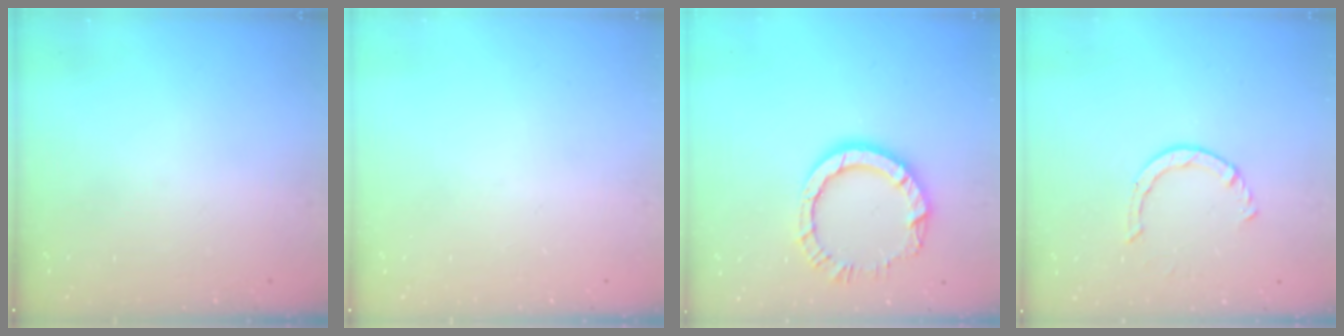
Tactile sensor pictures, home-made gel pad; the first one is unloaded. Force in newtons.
{"total": 0.0}
{"total": 10.6, "press": 10.6, "slide": 1.0}
{"total": 2.9, "press": 2.9, "slide": 0.4}